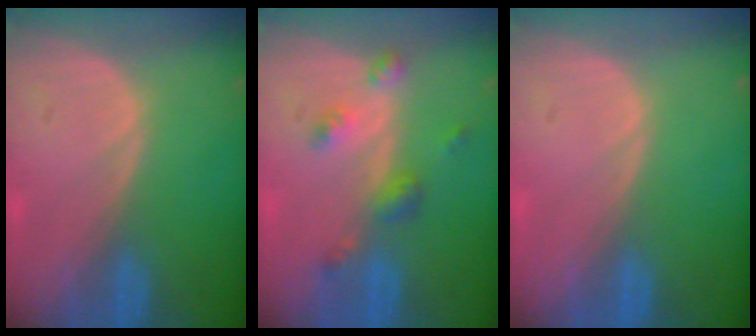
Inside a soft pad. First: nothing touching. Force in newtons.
{"total": 4.7, "press": 4.2, "slide": 2.2}
{"total": 0.0}